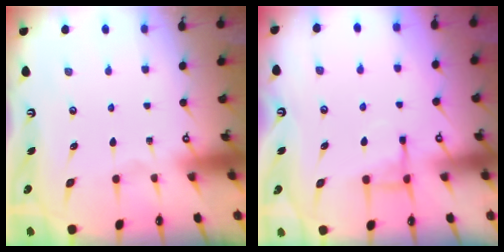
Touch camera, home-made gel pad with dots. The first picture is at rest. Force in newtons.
{"total": 7.7, "press": 7.7, "slide": 0.4}